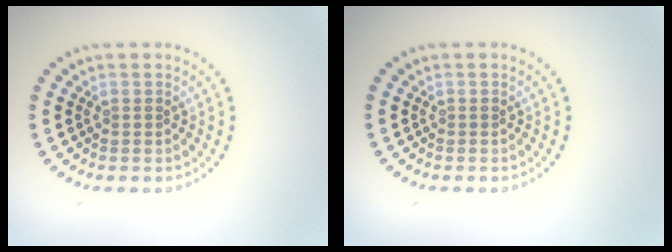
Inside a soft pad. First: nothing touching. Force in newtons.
{"total": 0.0}